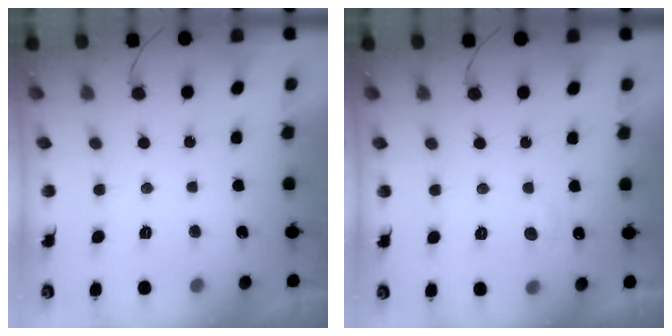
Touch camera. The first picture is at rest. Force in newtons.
{"total": 4.1, "press": 4.1, "slide": 0.5}